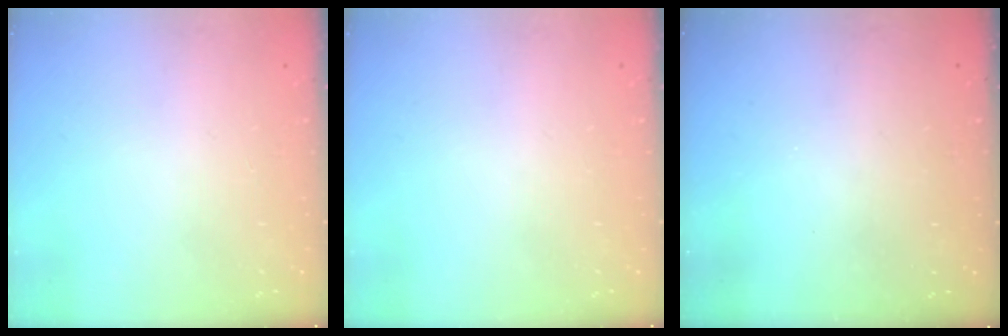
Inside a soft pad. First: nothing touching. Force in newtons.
{"total": 0.0}
{"total": 3.2, "press": 3.2, "slide": 0.1}